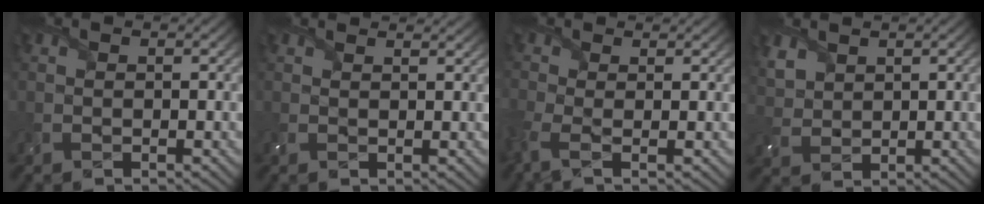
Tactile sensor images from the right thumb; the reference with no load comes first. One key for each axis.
{"total": 2.0, "fx": 1.8, "fy": 0.5, "fz": 0.8, "tx": -0.025, "ty": 0.001, "tz": 0.028}
{"total": 3.6, "fx": -1.3, "fy": 1.4, "fz": 3.1, "tx": -0.081, "ty": -0.006, "tz": -0.033}
{"total": 3.5, "fx": 2.4, "fy": 2.1, "fz": 1.3, "tx": -0.047, "ty": -0.001, "tz": 0.056}